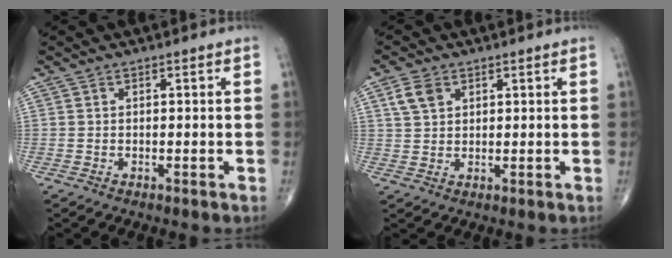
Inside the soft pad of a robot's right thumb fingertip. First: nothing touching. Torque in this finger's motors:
{"motor_torque": [-0.17, 0.21, 0.20, 0.09, 0.01]}